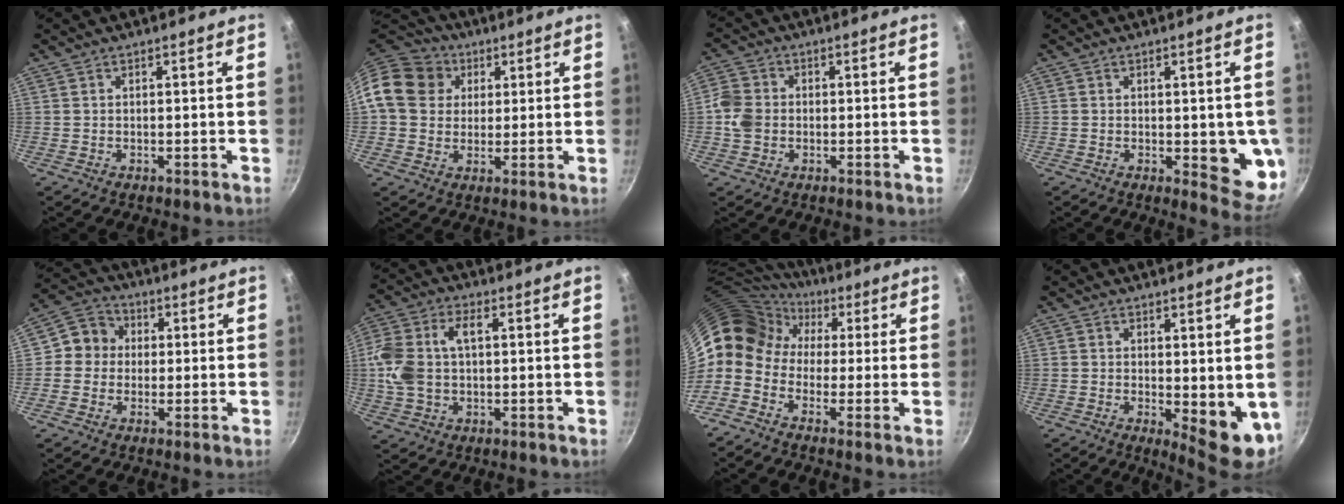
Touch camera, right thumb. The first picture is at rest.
{"total": 14.1, "force": [4.1, 11.9, 6.5], "torque": [-0.107, 0.017, 0.061]}
{"total": 5.5, "force": [-0.7, 4.7, 2.8], "torque": [-0.043, 0.010, -0.027]}
{"total": 8.4, "force": [-0.7, 3.7, 7.5], "torque": [-0.060, -0.018, -0.008]}
{"total": 6.9, "force": [0.2, 6.5, 2.3], "torque": [-0.001, 0.015, -0.017]}
{"total": 11.6, "force": [1.0, 7.2, 9.0], "torque": [-0.181, 0.020, 0.010]}
{"total": 11.5, "force": [1.9, 9.8, 5.8], "torque": [-0.102, 0.026, 0.003]}
{"total": 7.7, "force": [-0.1, 3.1, 7.0], "torque": [-0.078, -0.014, 0.006]}